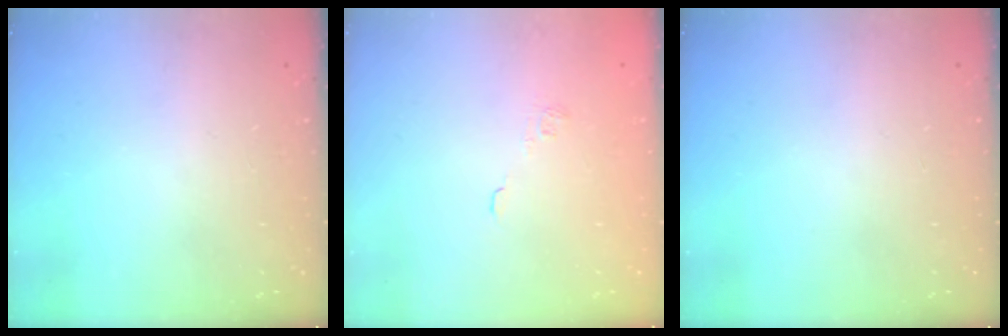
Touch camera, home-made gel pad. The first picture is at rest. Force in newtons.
{"total": 2.0, "press": 1.5, "slide": 1.3}
{"total": 0.0}